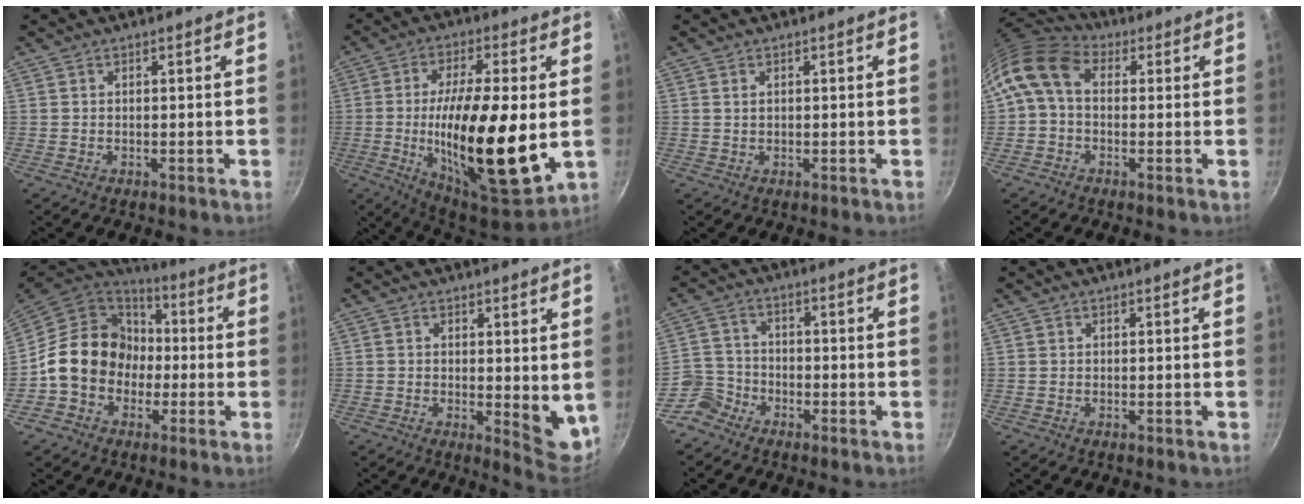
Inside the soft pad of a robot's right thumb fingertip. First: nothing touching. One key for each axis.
{"total": 23.7, "fx": -1.8, "fy": 7.5, "fz": 22.4, "tx": -0.371, "ty": -0.012, "tz": -0.027}
{"total": 1.0, "fx": 0.4, "fy": 0.7, "fz": 0.6, "tx": -0.009, "ty": 0.003, "tz": 0.007}
{"total": 10.0, "fx": 1.2, "fy": 7.0, "fz": 7.1, "tx": -0.137, "ty": 0.026, "tz": 0.002}
{"total": 16.3, "fx": -1.9, "fy": 14.0, "fz": 8.1, "tx": -0.096, "ty": 0.050, "tz": -0.042}
{"total": 6.8, "fx": 1.0, "fy": 2.8, "fz": 6.1, "tx": -0.073, "ty": -0.026, "tz": 0.015}
{"total": 5.5, "fx": -4.1, "fy": 3.5, "fz": 0.7, "tx": 0.004, "ty": 0.041, "tz": -0.093}
{"total": 0.0}